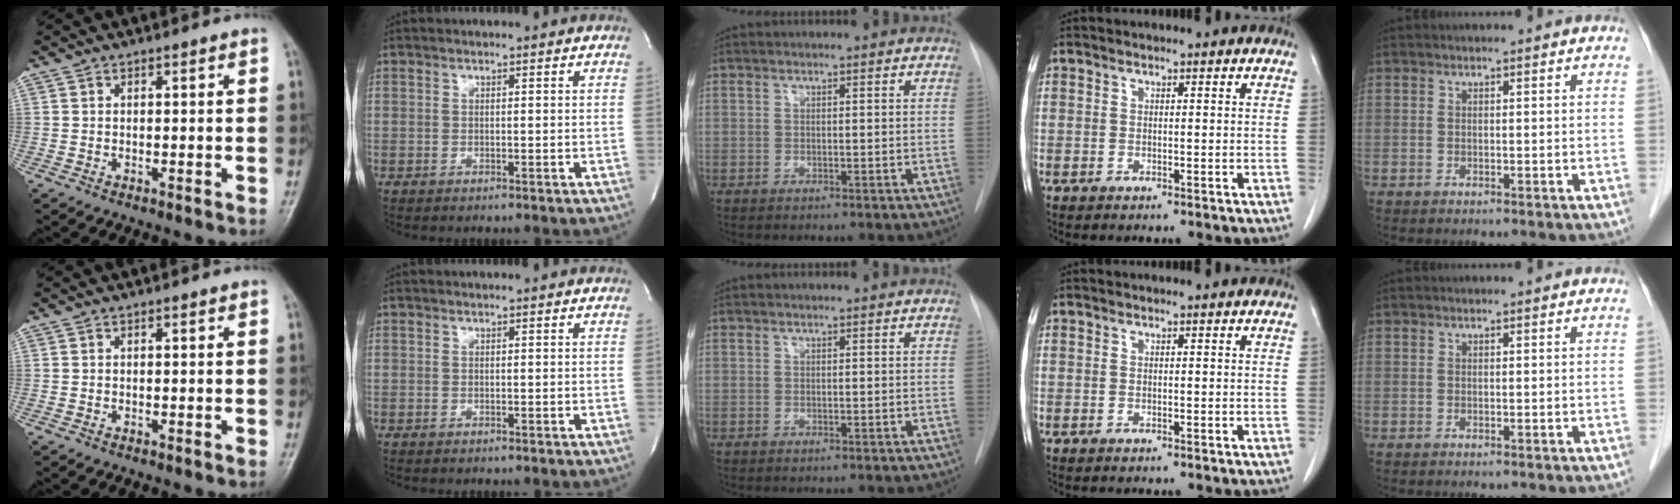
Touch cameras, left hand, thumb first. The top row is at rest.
{}